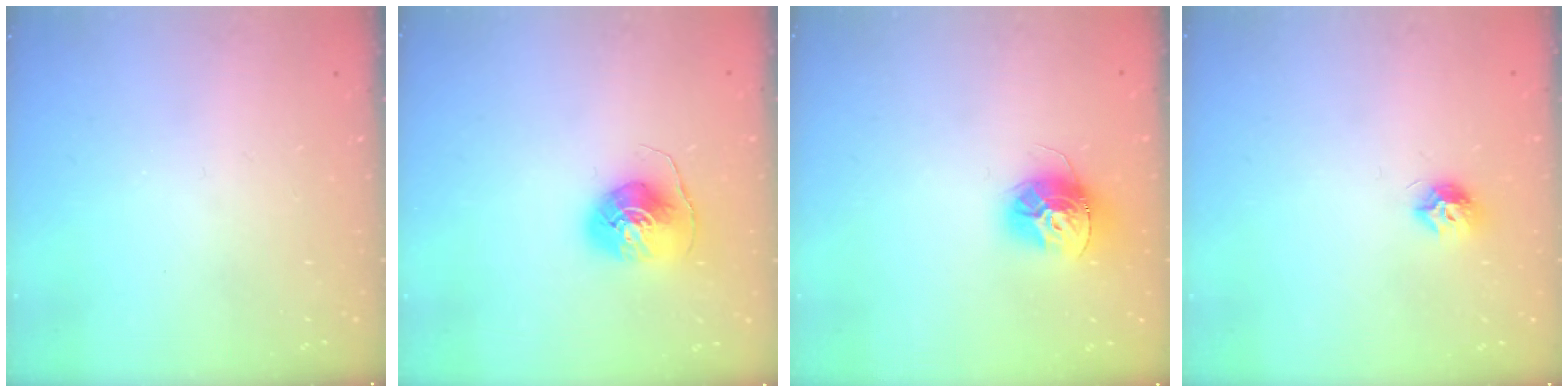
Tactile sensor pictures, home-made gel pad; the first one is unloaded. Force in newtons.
{"total": 8.4, "press": 8.3, "slide": 0.7}
{"total": 12.7, "press": 12.7, "slide": 1.0}
{"total": 7.5, "press": 7.5, "slide": 0.1}